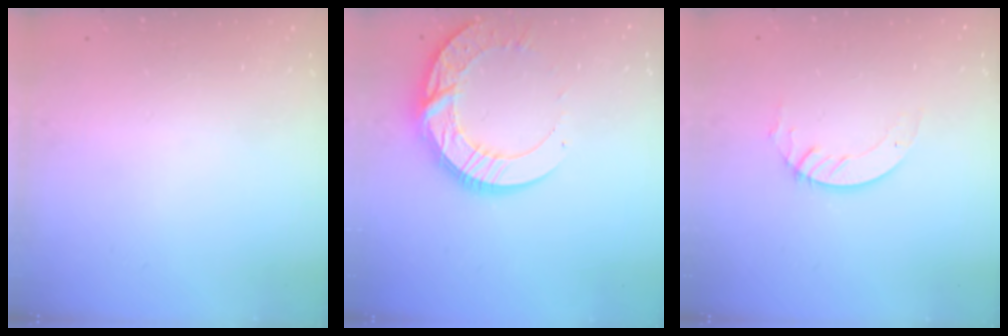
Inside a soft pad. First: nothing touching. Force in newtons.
{"total": 17.2, "press": 17.1, "slide": 1.6}
{"total": 3.4, "press": 3.4, "slide": 0.3}